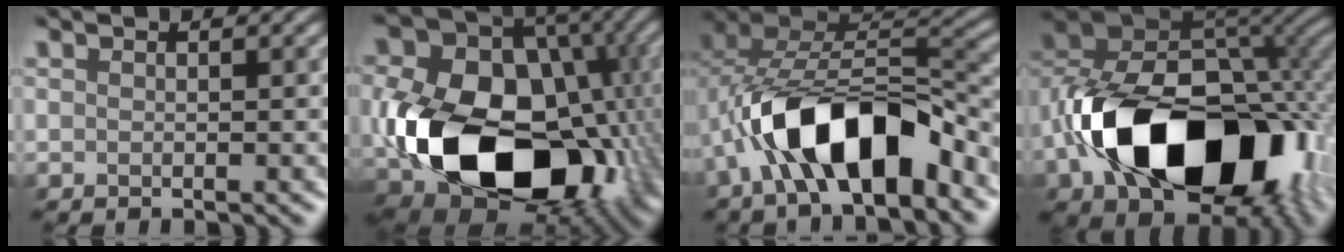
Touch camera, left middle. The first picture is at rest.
{"total": 19.5, "force": [-3.7, 14.1, 13.0], "torque": [-0.259, -0.029, -0.048]}
{"total": 10.7, "force": [-4.7, 4.9, 8.3], "torque": [-0.147, 0.014, -0.076]}
{"total": 17.6, "force": [-6.2, 11.2, 12.1], "torque": [-0.223, -0.007, -0.096]}